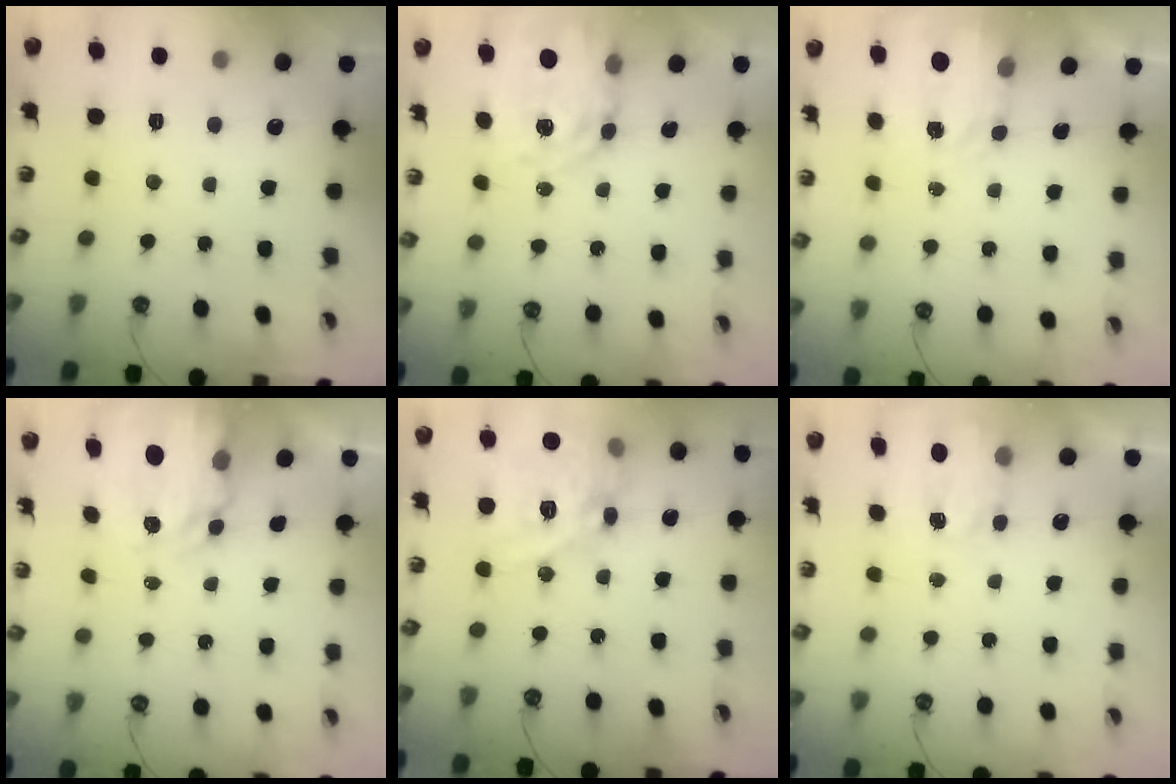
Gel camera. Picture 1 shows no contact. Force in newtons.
{"total": 12.3, "press": 12.2, "slide": 1.0}
{"total": 3.8, "press": 3.7, "slide": 0.5}
{"total": 7.7, "press": 7.6, "slide": 0.7}
{"total": 19.4, "press": 19.3, "slide": 1.9}
{"total": 3.2, "press": 3.1, "slide": 0.5}